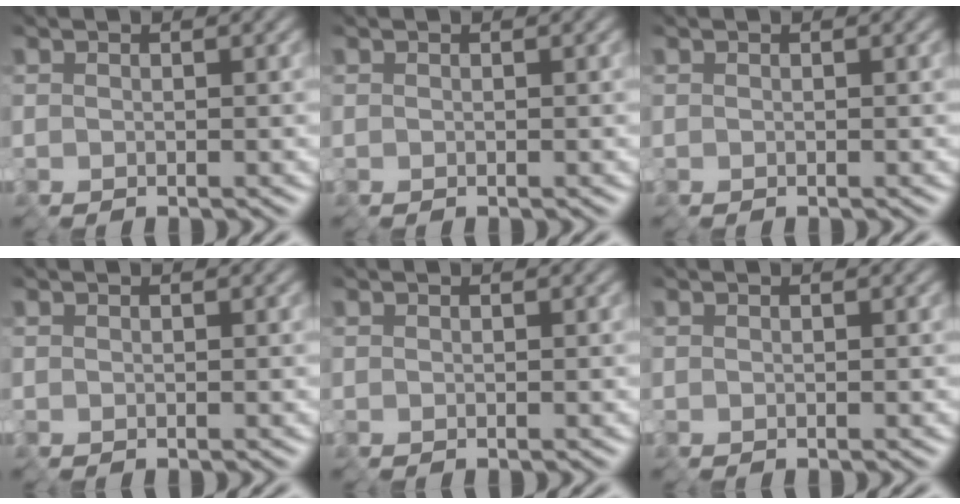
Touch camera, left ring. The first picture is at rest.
{"total": 0.0}
{"total": 0.0}
{"total": 0.0}
{"total": 0.0}
{"total": 0.0}